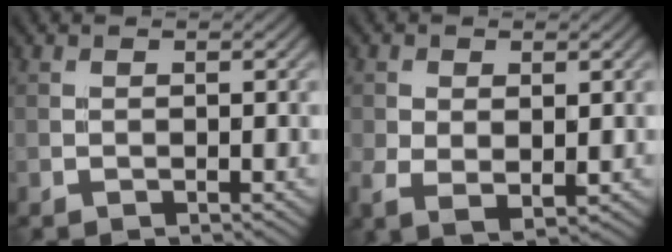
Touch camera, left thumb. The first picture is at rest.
{"total": 4.8, "force": [-0.2, 3.1, 3.8], "torque": [-0.083, -0.013, -0.001]}